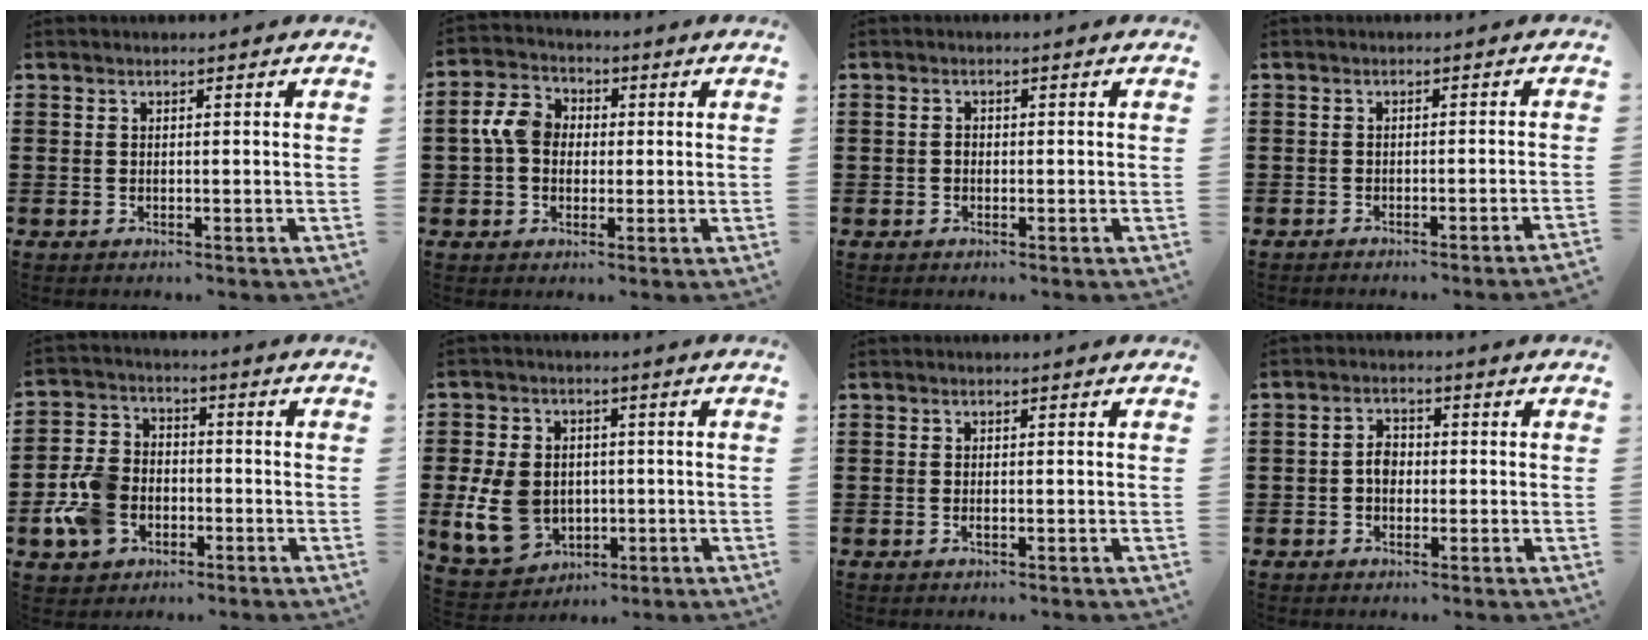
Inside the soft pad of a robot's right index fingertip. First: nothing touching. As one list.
[{"total": 5.8, "force": [0.1, 4.6, 3.6], "torque": [-0.102, 0.003, -0.006]}, {"total": 0.9, "force": [-0.3, 0.6, 0.6], "torque": [-0.014, -0.001, -0.006]}, {"total": 1.5, "force": [-1.4, -0.4, 0.3], "torque": [-0.005, 0.002, -0.028]}, {"total": 8.0, "force": [-2.8, 6.1, 4.4], "torque": [-0.122, 0.012, -0.056]}, {"total": 10.4, "force": [-1.4, 8.3, 6.1], "torque": [-0.150, 0.015, -0.025]}, {"total": 0.7, "force": [-0.2, 0.1, 0.6], "torque": [-0.014, -0.007, -0.002]}, {"total": 3.0, "force": [-0.5, 2.1, 2.1], "torque": [-0.049, 0.003, -0.014]}]